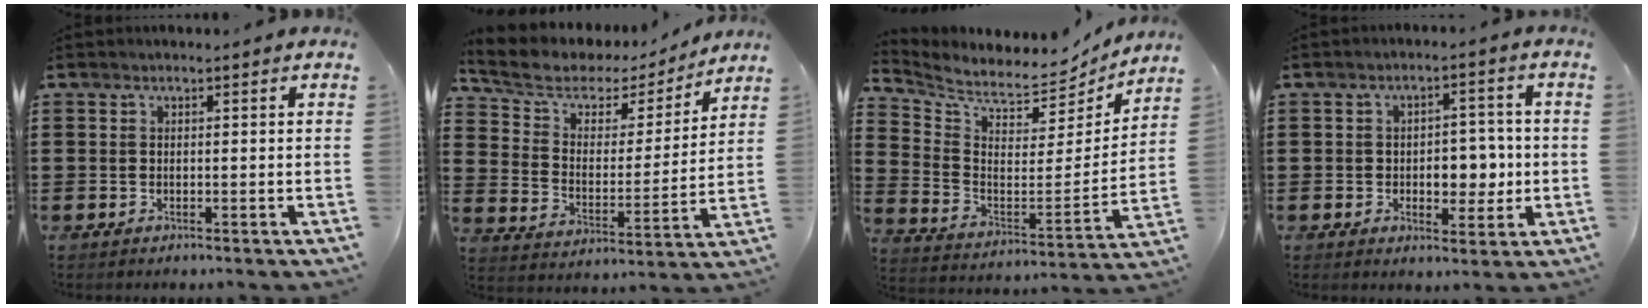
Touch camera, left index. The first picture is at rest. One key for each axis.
{"total": 6.1, "fx": 4.7, "fy": 3.3, "fz": 2.1, "tx": -0.074, "ty": -0.024, "tz": 0.078}
{"total": 5.9, "fx": 5.7, "fy": 1.0, "fz": 1.1, "tx": -0.057, "ty": -0.062, "tz": 0.095}
{"total": 5.9, "fx": -0.7, "fy": 3.7, "fz": 4.5, "tx": -0.064, "ty": -0.001, "tz": -0.021}